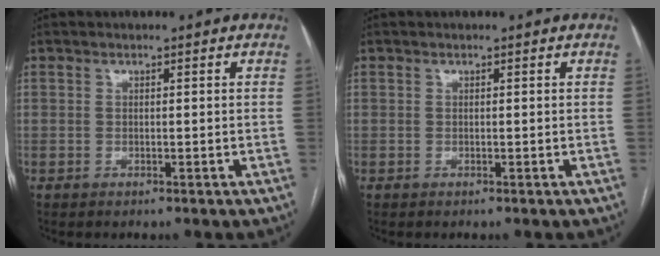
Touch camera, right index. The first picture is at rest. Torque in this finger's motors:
{"motor_torque": [0.00, 0.00, 0.00, 0.00]}